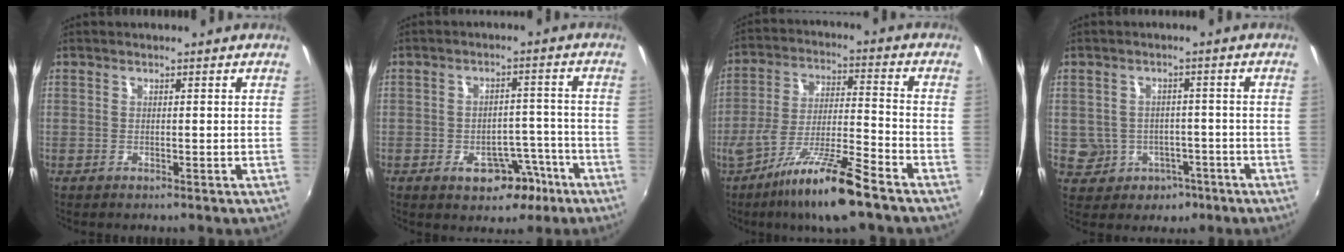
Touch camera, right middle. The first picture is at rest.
{"total": 6.7, "force": [-3.7, 4.0, 4.0], "torque": [-0.059, 0.015, -0.035]}
{"total": 13.9, "force": [-9.4, 0.7, 10.2], "torque": [-0.204, -0.021, -0.168]}
{"total": 7.4, "force": [-2.5, 6.8, 1.7], "torque": [-0.056, 0.019, -0.015]}